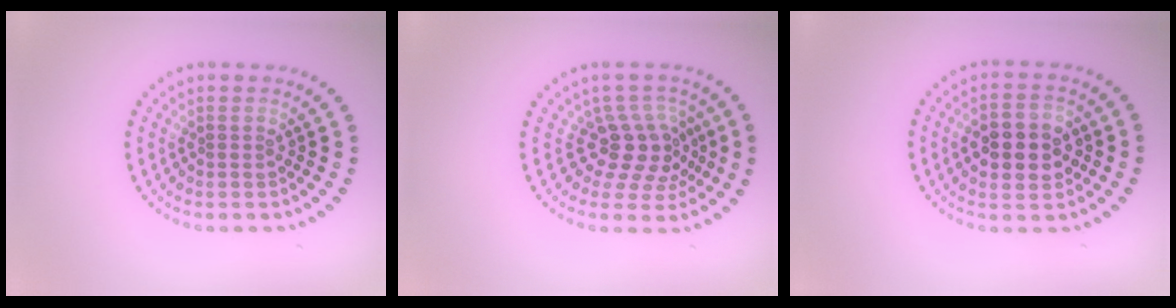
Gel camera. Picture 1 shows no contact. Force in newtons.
{"total": 3.8, "press": 3.0, "slide": 2.3}
{"total": 5.0, "press": 5.0, "slide": 0.3}